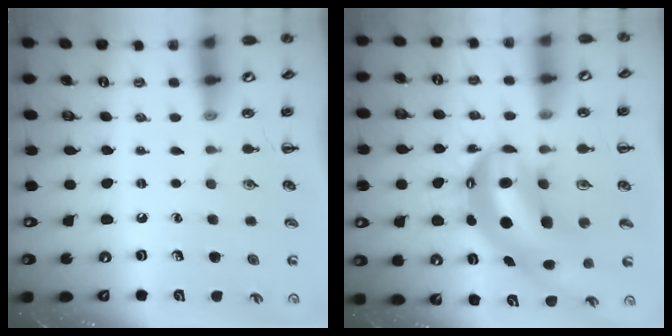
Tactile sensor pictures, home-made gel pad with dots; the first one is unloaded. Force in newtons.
{"total": 11.2, "press": 10.8, "slide": 2.7}